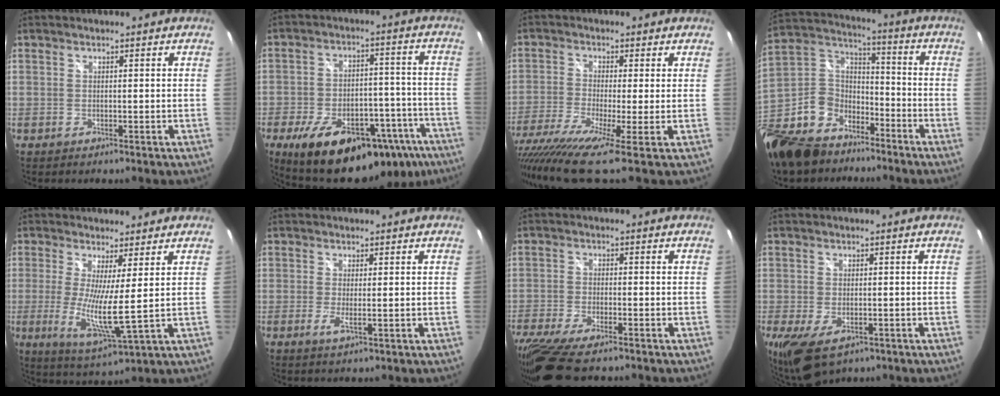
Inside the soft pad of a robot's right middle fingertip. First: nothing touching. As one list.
[{"total": 26.5, "force": [-16.9, 12.3, 16.3], "torque": [-0.265, -0.004, -0.219]}, {"total": 10.6, "force": [-7.0, -0.4, 8.0], "torque": [-0.176, -0.050, -0.135]}, {"total": 21.9, "force": [-14.1, 14.0, 9.1], "torque": [-0.258, 0.025, -0.242]}, {"total": 8.8, "force": [0.7, 0.1, 8.8], "torque": [-0.172, -0.029, 0.009]}, {"total": 2.0, "force": [-0.2, -0.1, 2.0], "torque": [-0.039, -0.007, -0.005]}, {"total": 13.4, "force": [-10.6, 3.0, 7.7], "torque": [-0.178, -0.055, -0.186]}, {"total": 8.1, "force": [-3.7, 4.6, 5.7], "torque": [-0.119, -0.034, -0.061]}]